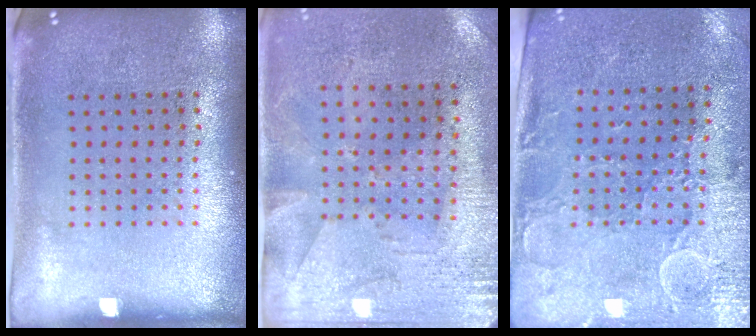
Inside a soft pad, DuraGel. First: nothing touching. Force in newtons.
{"total": 2.8, "press": 2.2, "slide": 1.6}
{"total": 2.9, "press": 2.6, "slide": 1.3}